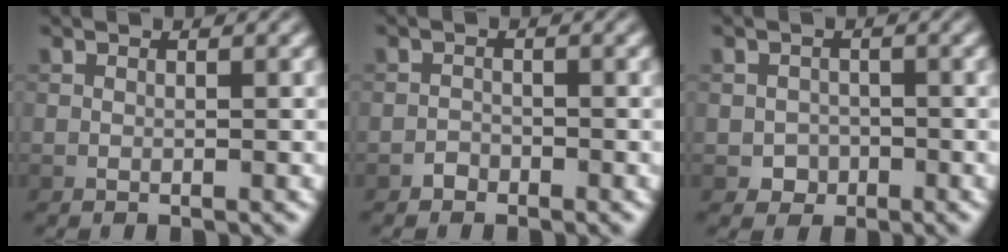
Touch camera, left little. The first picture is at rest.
{"total": 1.0, "force": [-0.8, 0.6, 0.0], "torque": [0.006, 0.001, -0.017]}
{"total": 1.9, "force": [-0.7, 1.6, 0.6], "torque": [-0.005, -0.005, -0.017]}